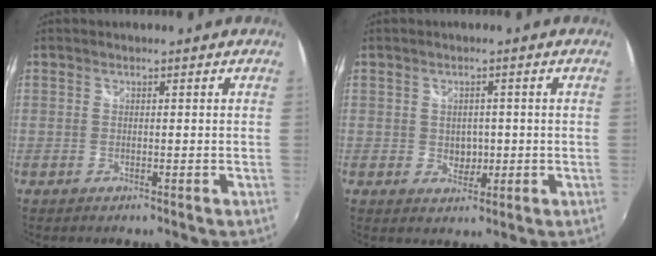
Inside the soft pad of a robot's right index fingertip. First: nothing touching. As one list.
[{"total": 3.2, "force": [-0.2, 2.7, 1.6], "torque": [-0.024, 0.001, -0.001]}]